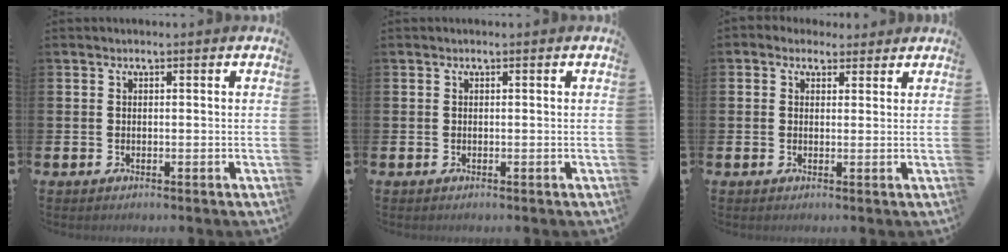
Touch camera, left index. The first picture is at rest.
{"total": 0.0}
{"total": 2.2, "force": [1.8, 1.2, 0.1], "torque": [0.004, 0.000, 0.030]}